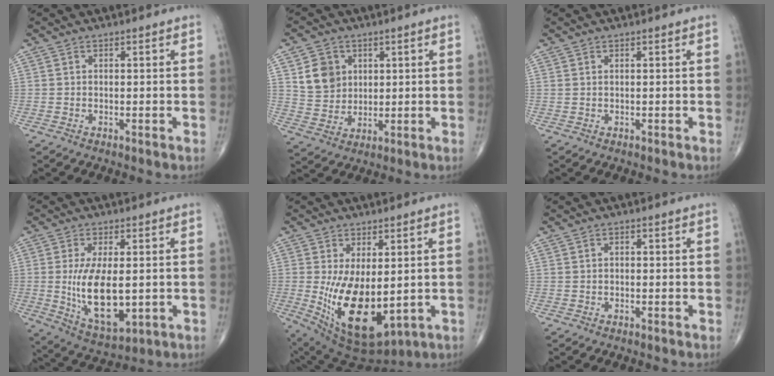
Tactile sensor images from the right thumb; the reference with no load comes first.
{"total": 7.8, "force": [2.7, 6.6, 3.2], "torque": [-0.030, -0.015, 0.056]}
{"total": 0.0}
{"total": 13.1, "force": [-0.8, 5.9, 11.7], "torque": [-0.203, -0.021, 0.001]}
{"total": 15.4, "force": [-1.3, 7.6, 13.3], "torque": [-0.230, -0.027, 0.007]}
{"total": 0.6, "force": [-0.1, 0.5, 0.3], "torque": [0.000, 0.002, -0.006]}